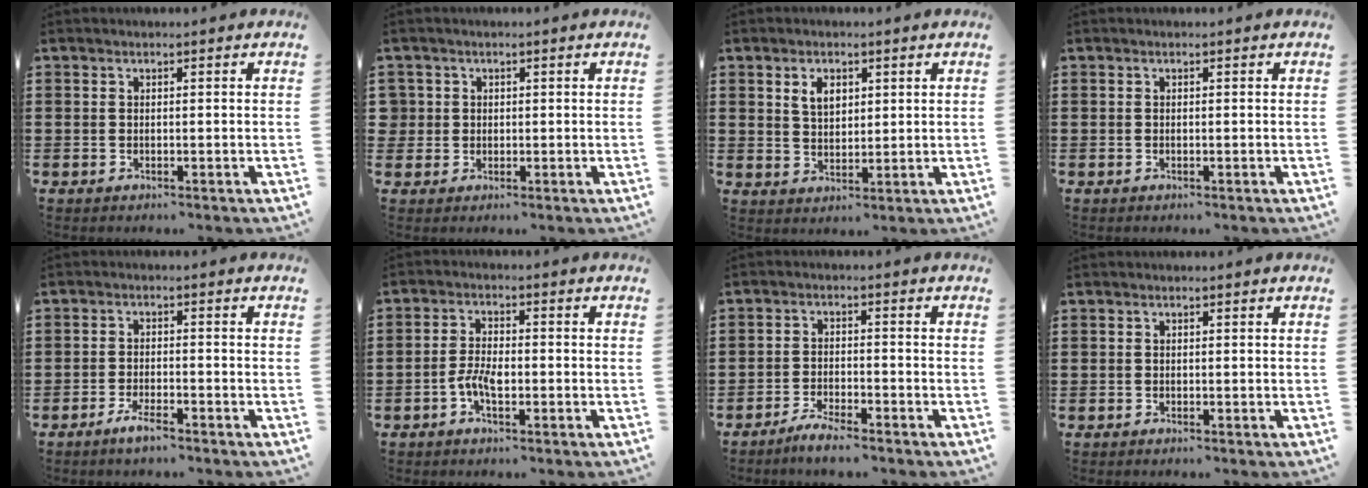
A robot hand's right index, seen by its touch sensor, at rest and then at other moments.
{"total": 2.1, "force": [0.3, 2.0, 0.2], "torque": [-0.013, 0.011, 0.003]}
{"total": 3.5, "force": [1.7, 2.3, 2.1], "torque": [-0.049, 0.010, 0.030]}
{"total": 0.0}
{"total": 2.9, "force": [-2.2, 0.5, 1.8], "torque": [-0.036, 0.002, -0.042]}
{"total": 4.0, "force": [-1.5, 1.7, 3.3], "torque": [-0.078, 0.000, -0.032]}
{"total": 3.2, "force": [-3.0, 0.1, 0.9], "torque": [-0.024, 0.003, -0.063]}
{"total": 0.0}